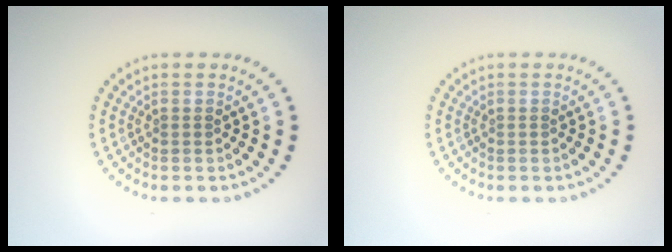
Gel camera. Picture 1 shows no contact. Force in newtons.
{"total": 0.0}